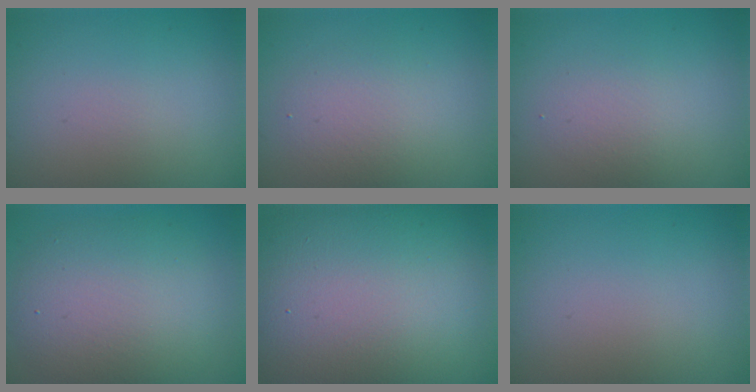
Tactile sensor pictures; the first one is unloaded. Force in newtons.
{"total": 2.9, "press": 2.9, "slide": 0.4}
{"total": 1.9, "press": 1.8, "slide": 0.2}
{"total": 7.3, "press": 7.3, "slide": 0.6}
{"total": 19.8, "press": 19.7, "slide": 1.4}
{"total": 0.0}